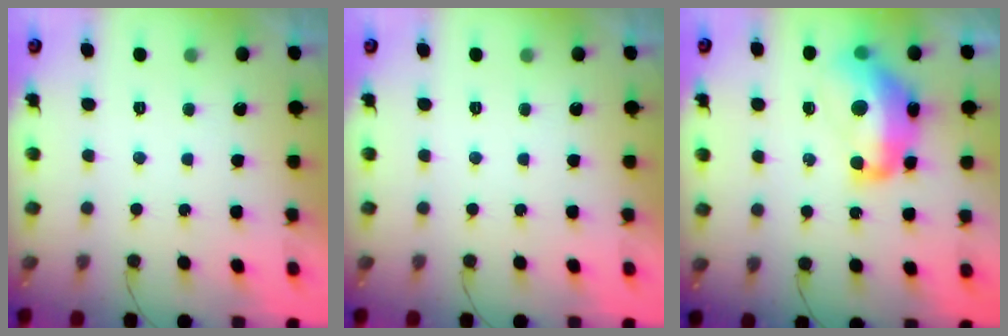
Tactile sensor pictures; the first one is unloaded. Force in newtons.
{"total": 0.0}
{"total": 16.4, "press": 16.3, "slide": 1.9}